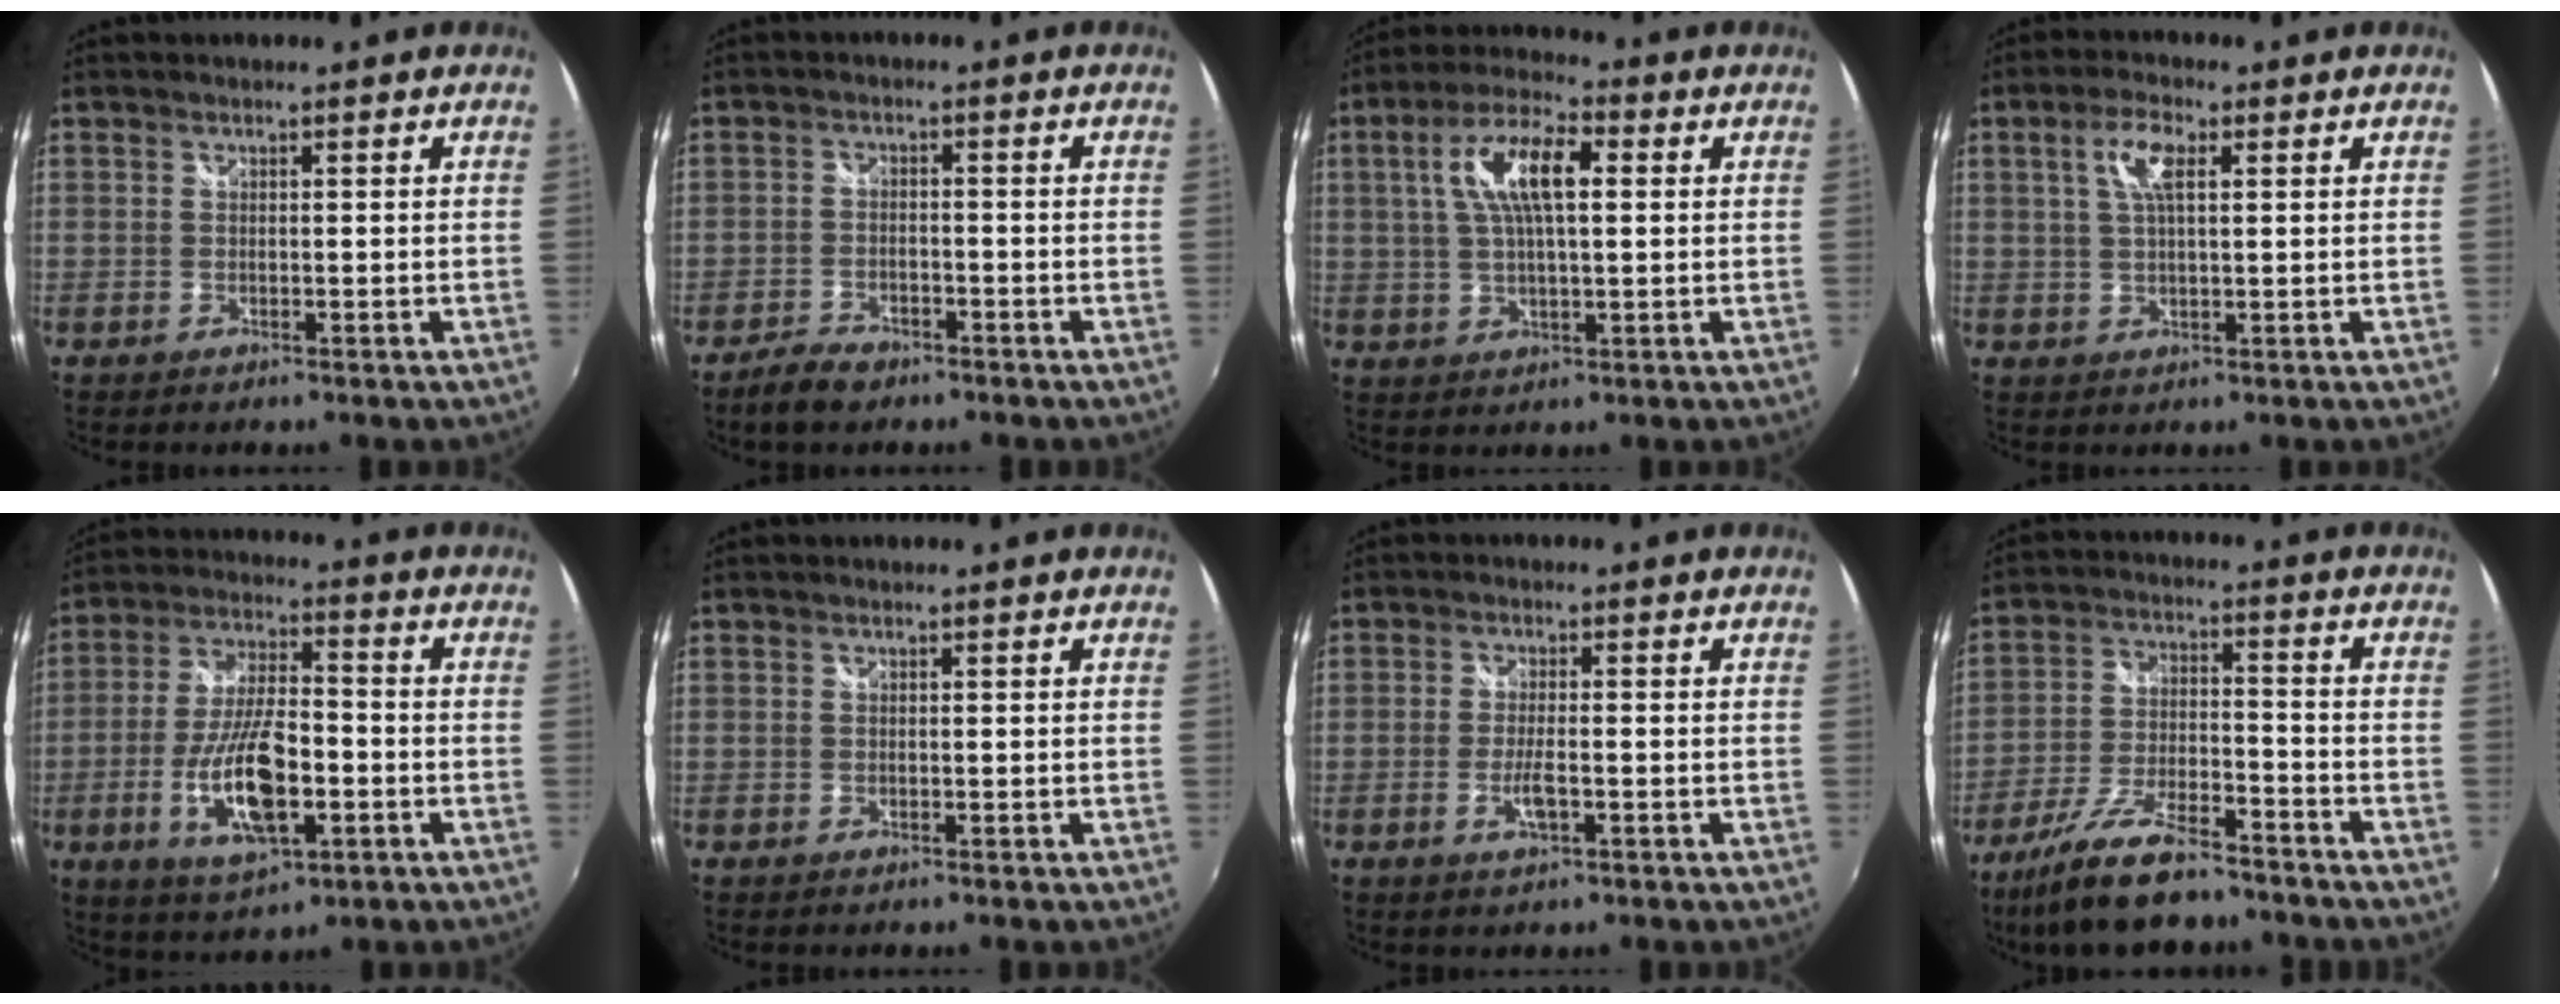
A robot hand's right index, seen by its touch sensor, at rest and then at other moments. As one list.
[{"total": 5.2, "force": [-4.1, 2.2, 2.3], "torque": [-0.067, -0.006, -0.073]}, {"total": 10.6, "force": [2.5, 3.8, 9.6], "torque": [-0.182, 0.020, 0.044]}, {"total": 5.3, "force": [1.8, 1.7, 4.7], "torque": [-0.090, 0.008, 0.035]}, {"total": 14.5, "force": [-4.4, 5.2, 12.8], "torque": [-0.260, -0.012, -0.076]}, {"total": 0.0}, {"total": 3.6, "force": [-1.4, 0.9, 3.2], "torque": [-0.068, -0.006, -0.026]}, {"total": 15.0, "force": [-12.1, 3.7, 8.1], "torque": [-0.173, -0.026, -0.210]}]